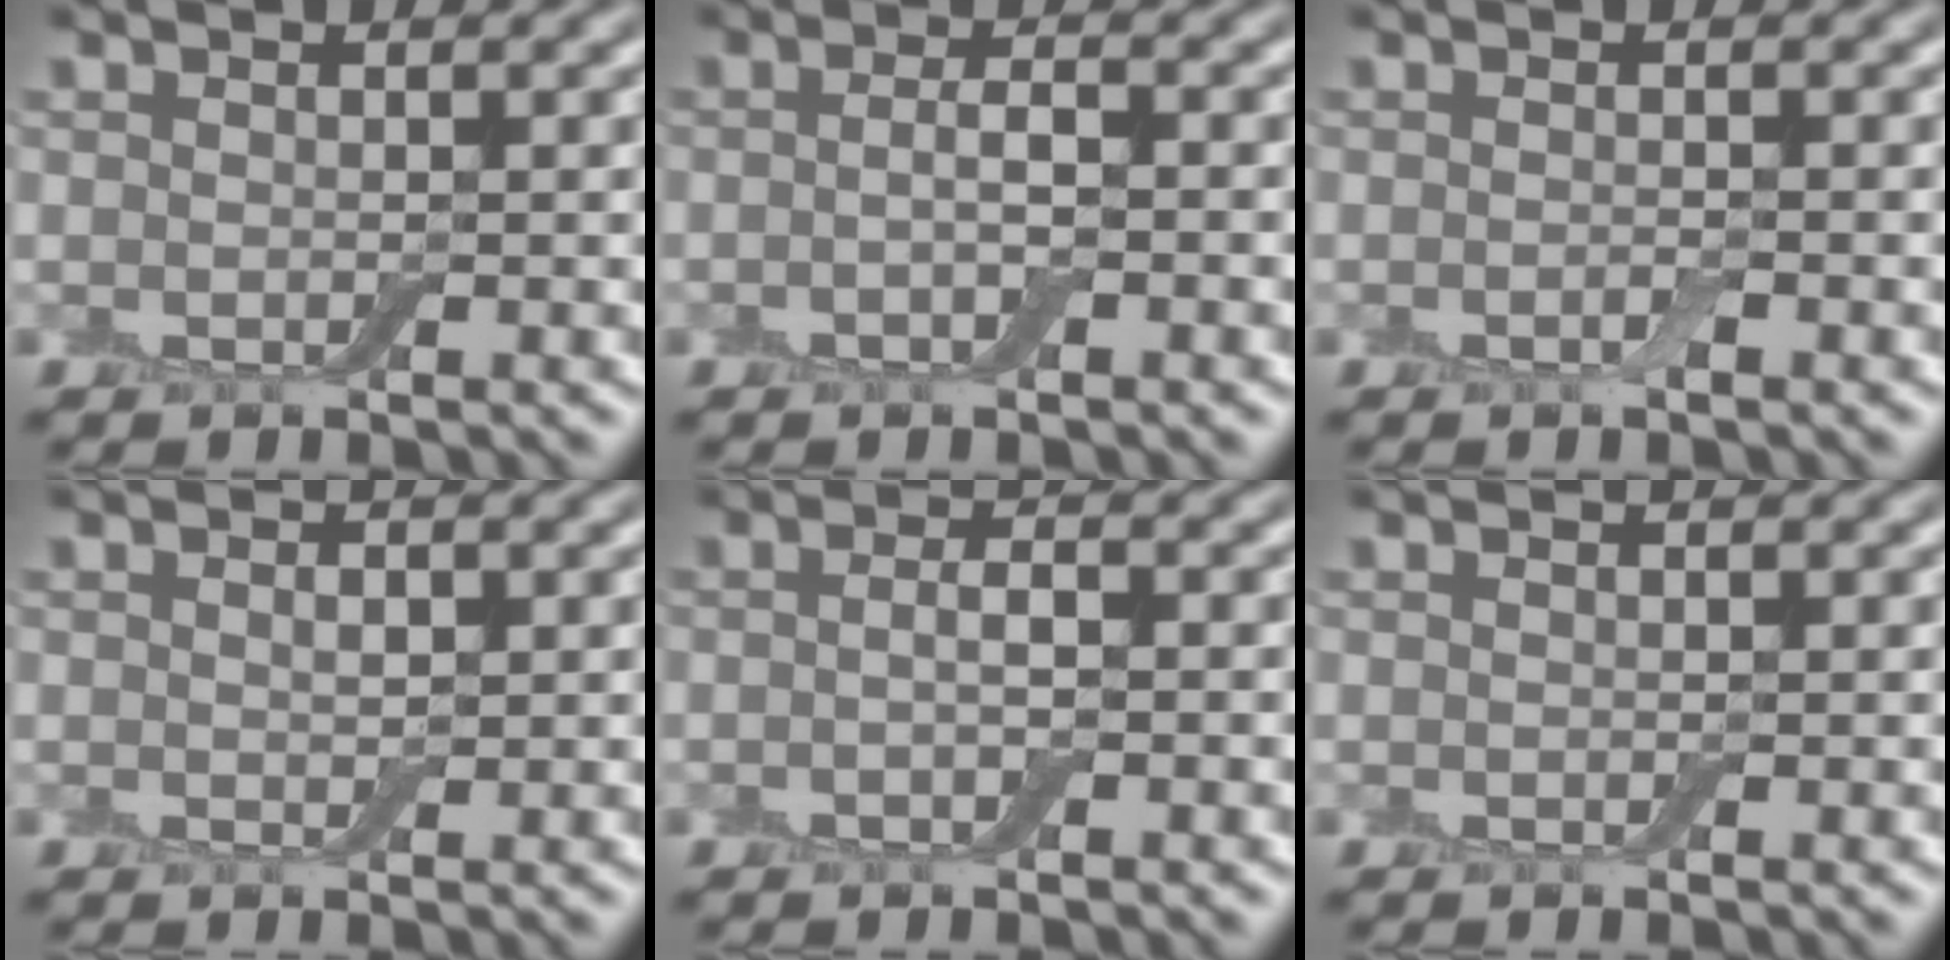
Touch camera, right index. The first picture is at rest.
{"total": 1.7, "force": [-0.4, 0.4, 1.6], "torque": [-0.031, 0.001, -0.010]}
{"total": 0.6, "force": [-0.3, 0.1, 0.5], "torque": [-0.012, -0.002, -0.007]}
{"total": 0.9, "force": [0.2, 0.5, 0.7], "torque": [-0.012, 0.000, 0.003]}
{"total": 1.4, "force": [-0.2, 0.3, 1.3], "torque": [-0.025, 0.000, -0.007]}
{"total": 0.0}